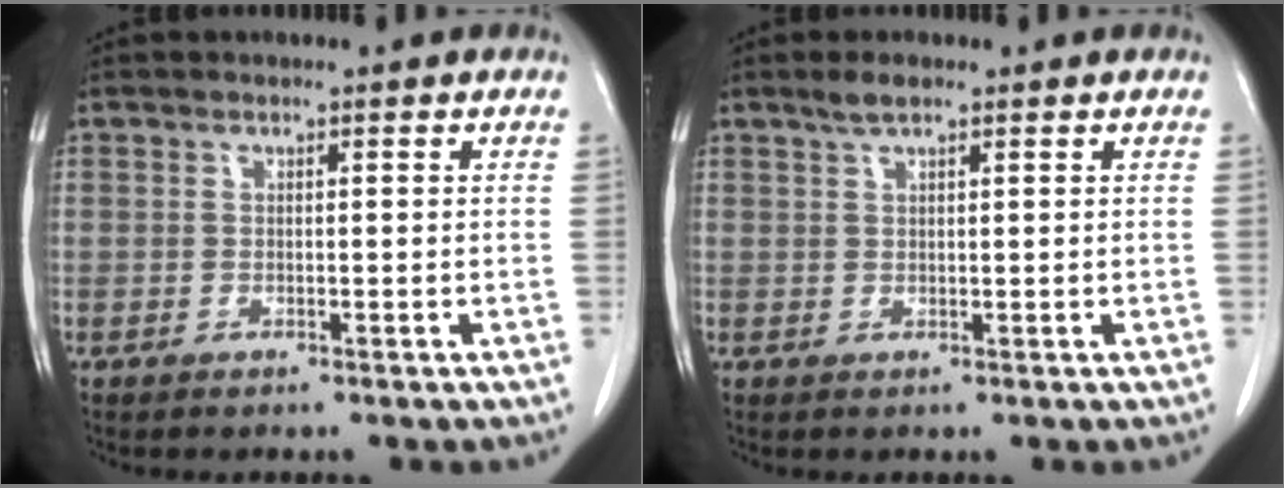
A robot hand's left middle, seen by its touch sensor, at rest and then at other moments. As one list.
[{"total": 2.0, "force": [1.5, 0.4, 1.3], "torque": [-0.029, 0.008, 0.029]}]